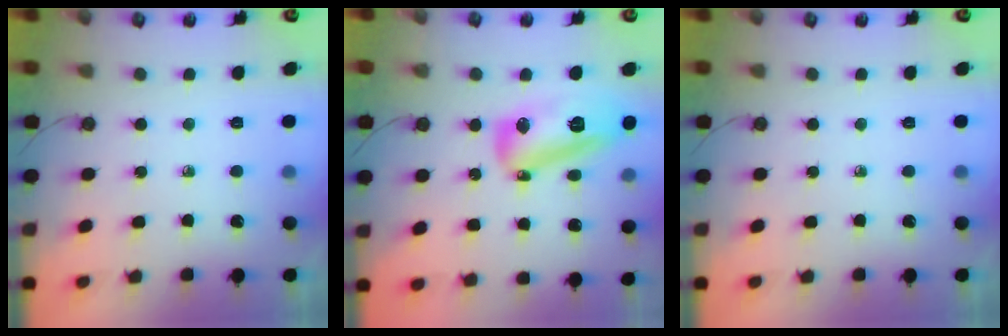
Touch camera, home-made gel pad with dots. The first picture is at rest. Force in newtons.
{"total": 14.9, "press": 14.8, "slide": 1.2}
{"total": 0.0}